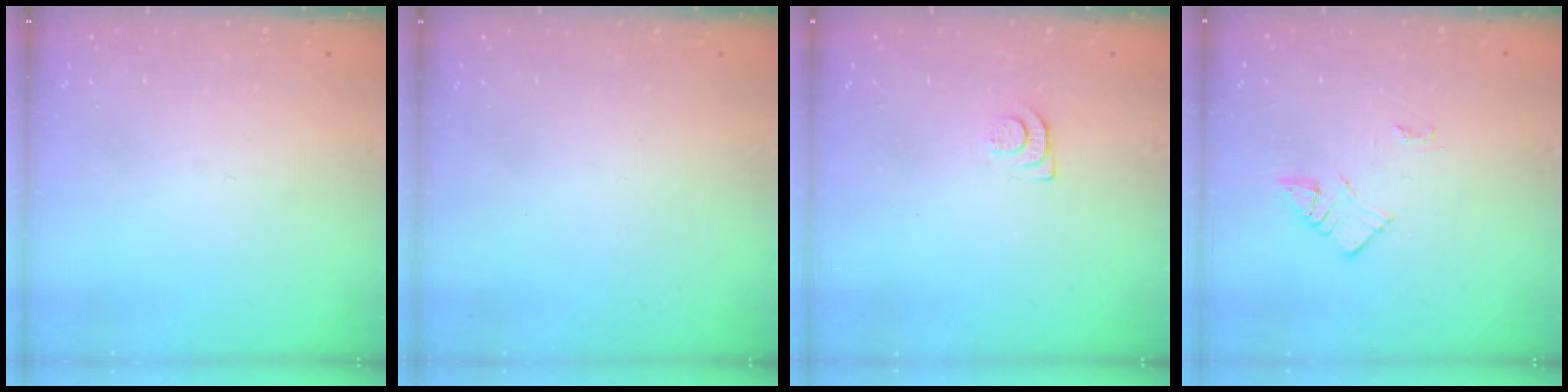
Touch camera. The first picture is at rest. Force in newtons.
{"total": 3.5, "press": 3.4, "slide": 0.4}
{"total": 7.4, "press": 7.4, "slide": 0.5}
{"total": 3.0, "press": 3.0, "slide": 0.4}